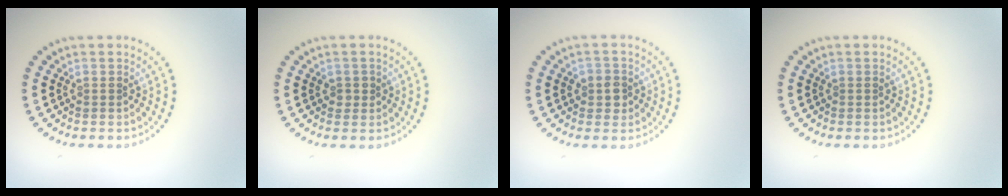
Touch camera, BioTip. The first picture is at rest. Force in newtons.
{"total": 0.8, "press": 0.7, "slide": 0.4}
{"total": 1.7, "press": 1.6, "slide": 0.7}
{"total": 0.0}